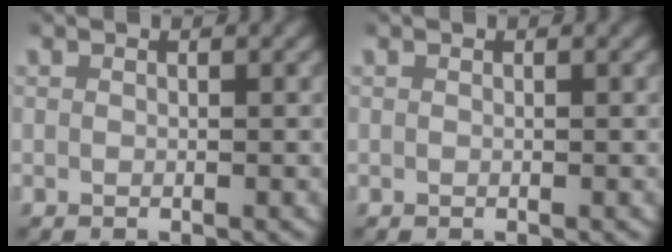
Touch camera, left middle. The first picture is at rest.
{"total": 0.0}